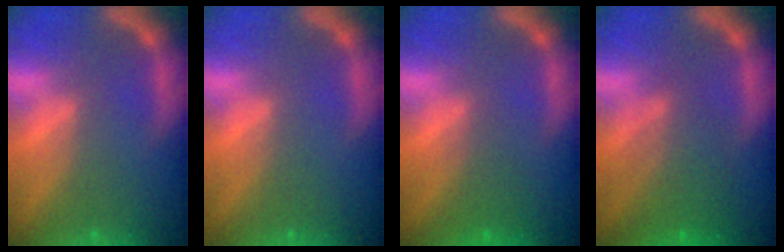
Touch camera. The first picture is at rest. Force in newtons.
{"total": 0.0}
{"total": 2.0}
{"total": 5.1}